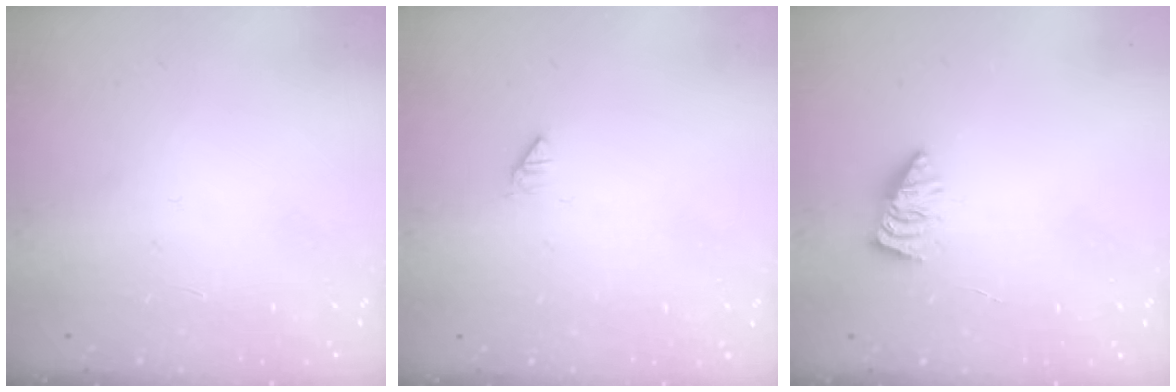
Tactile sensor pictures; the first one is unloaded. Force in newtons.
{"total": 0.0}
{"total": 2.6, "press": 2.6, "slide": 0.2}